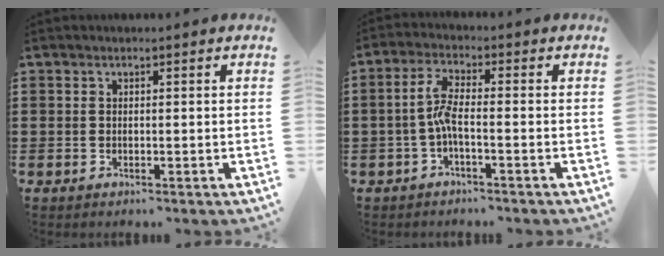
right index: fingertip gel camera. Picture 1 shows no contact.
{"total": 4.6, "force": [-1.3, 1.0, 4.3], "torque": [-0.093, 0.001, -0.031]}